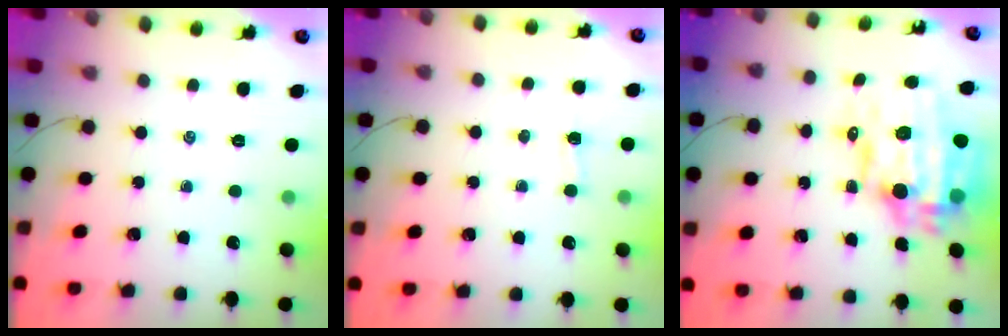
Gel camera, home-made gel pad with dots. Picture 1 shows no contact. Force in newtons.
{"total": 3.0, "press": 2.9, "slide": 0.7}
{"total": 17.7, "press": 17.2, "slide": 4.3}